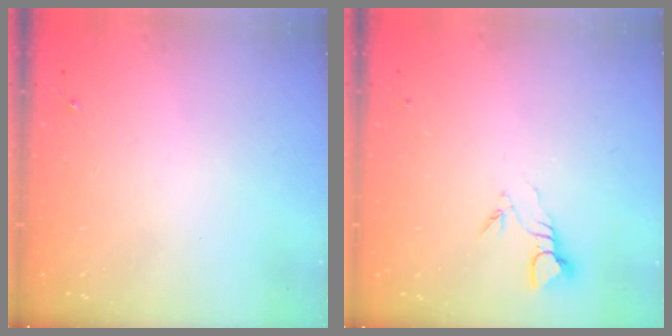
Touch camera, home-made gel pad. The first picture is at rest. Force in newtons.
{"total": 3.8, "press": 3.8, "slide": 0.3}